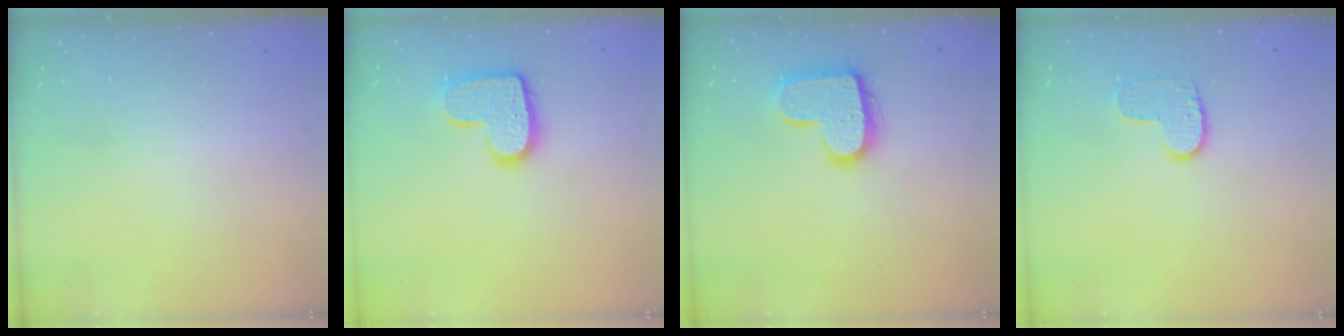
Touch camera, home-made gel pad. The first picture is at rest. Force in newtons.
{"total": 13.5, "press": 13.5, "slide": 0.8}
{"total": 14.5, "press": 14.5, "slide": 0.8}
{"total": 7.9, "press": 7.9, "slide": 0.3}